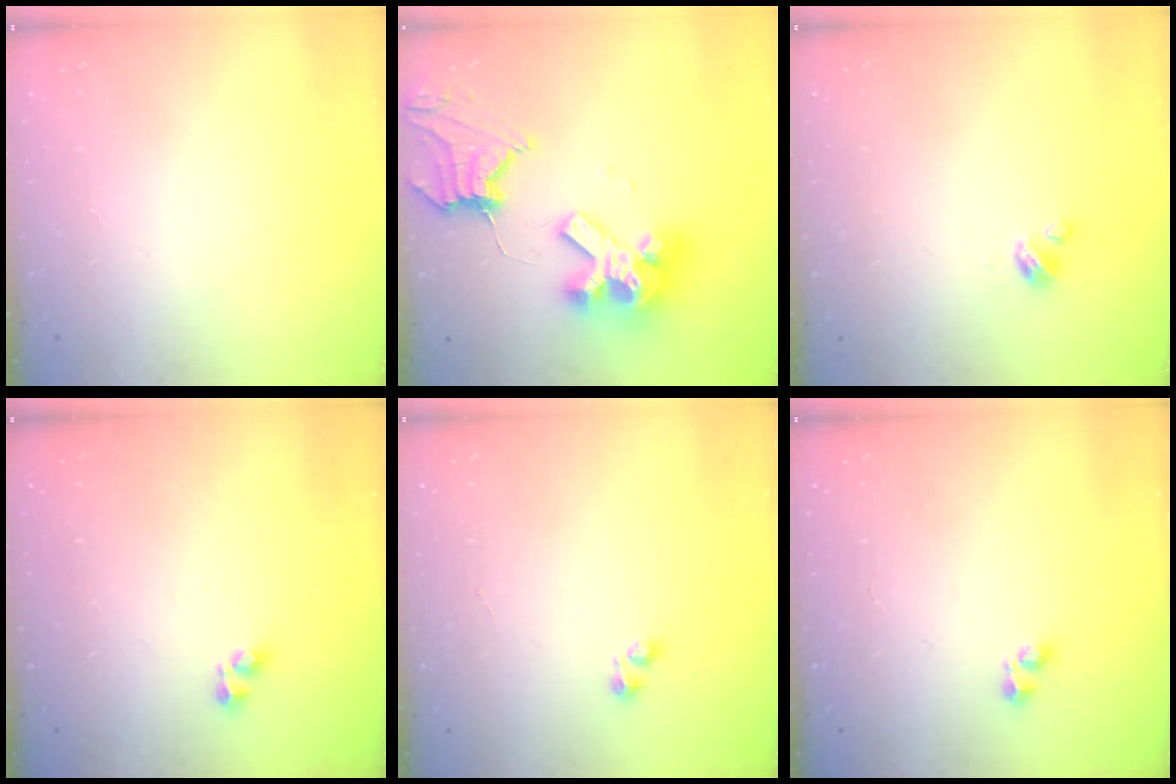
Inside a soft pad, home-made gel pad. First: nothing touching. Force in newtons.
{"total": 16.6, "press": 16.5, "slide": 1.4}
{"total": 2.7, "press": 2.7, "slide": 0.3}
{"total": 4.2, "press": 4.1, "slide": 0.2}
{"total": 1.2, "press": 1.0, "slide": 0.6}
{"total": 1.9, "press": 1.9, "slide": 0.3}